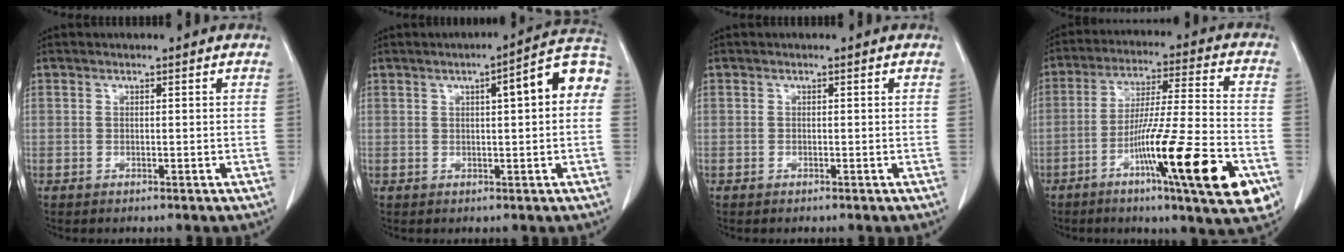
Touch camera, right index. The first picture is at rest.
{"total": 9.0, "force": [1.9, 1.5, 8.7], "torque": [-0.113, 0.029, 0.017]}
{"total": 0.0}
{"total": 20.3, "force": [-8.1, 0.5, 18.6], "torque": [-0.268, -0.023, -0.129]}